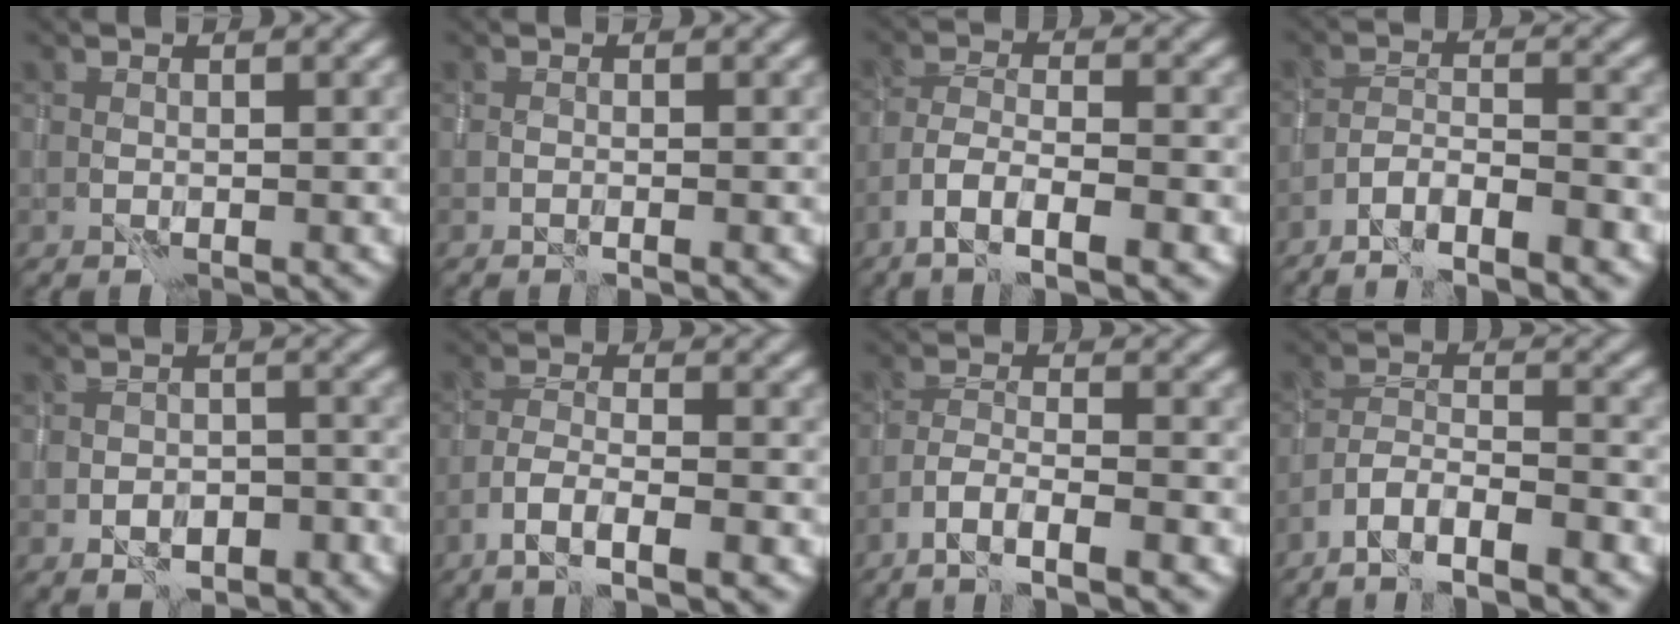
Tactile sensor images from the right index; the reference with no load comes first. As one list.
[{"total": 0.0}, {"total": 5.7, "force": [-3.5, 1.4, 4.2], "torque": [-0.078, 0.003, -0.064]}, {"total": 4.9, "force": [-3.9, 0.6, 2.9], "torque": [-0.050, 0.005, -0.070]}, {"total": 3.0, "force": [-1.6, 1.6, 2.0], "torque": [-0.025, 0.002, -0.023]}, {"total": 4.4, "force": [-2.6, 0.8, 3.4], "torque": [-0.066, 0.002, -0.048]}, {"total": 4.5, "force": [-3.1, 0.6, 3.1], "torque": [-0.058, 0.003, -0.057]}, {"total": 5.1, "force": [-3.9, 0.8, 3.1], "torque": [-0.055, 0.004, -0.073]}]